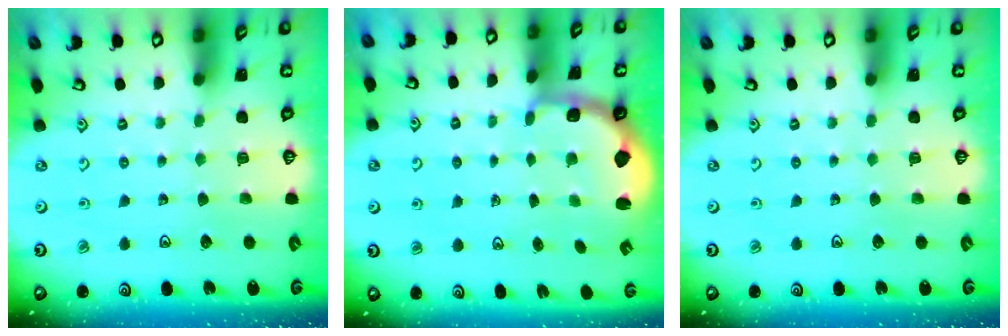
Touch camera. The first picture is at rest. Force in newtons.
{"total": 2.5, "press": 1.1, "slide": 2.2}
{"total": 0.0}